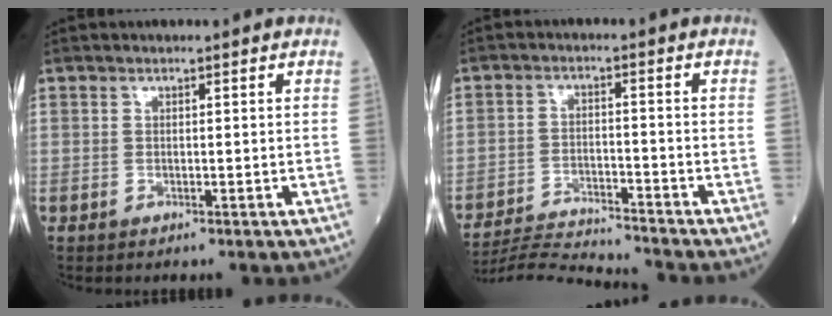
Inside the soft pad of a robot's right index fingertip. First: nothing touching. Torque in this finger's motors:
{"motor_torque": [-0.18, -0.23, 0.07, 0.01]}